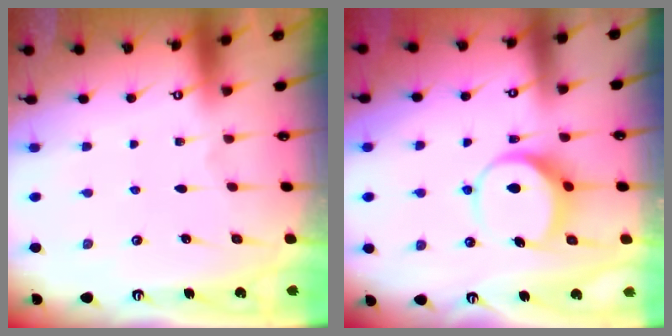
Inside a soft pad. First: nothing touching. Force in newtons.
{"total": 8.5, "press": 8.4, "slide": 0.6}